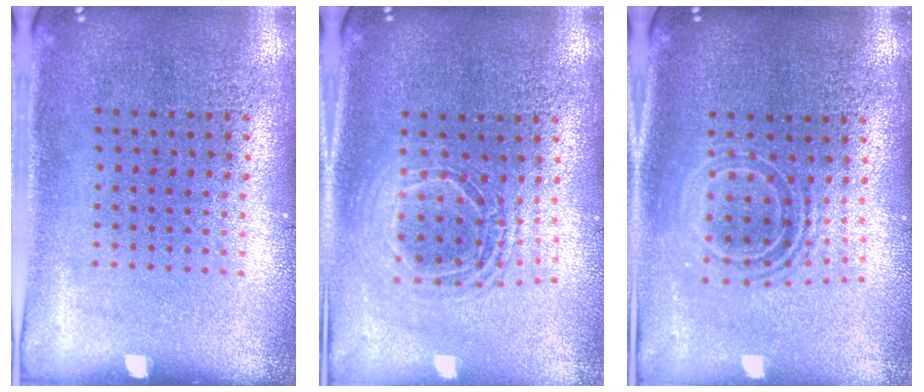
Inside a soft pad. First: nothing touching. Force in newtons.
{"total": 1.5, "press": 1.3, "slide": 0.8}
{"total": 1.6, "press": 1.3, "slide": 0.9}